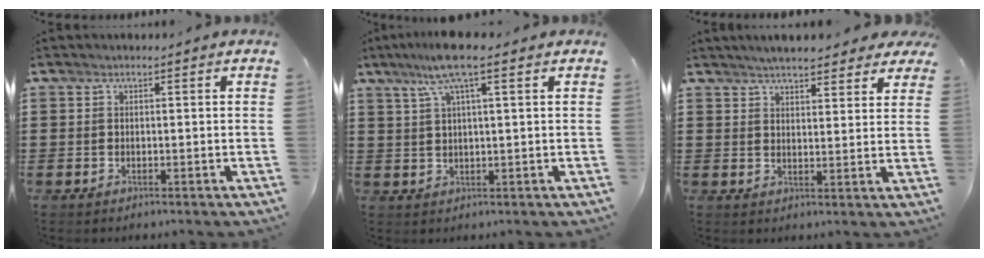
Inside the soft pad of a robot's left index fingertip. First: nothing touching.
{"total": 7.2, "force": [3.7, 0.5, 6.2], "torque": [-0.127, 0.007, 0.063]}
{"total": 4.4, "force": [4.2, 0.6, 1.2], "torque": [-0.037, -0.007, 0.078]}